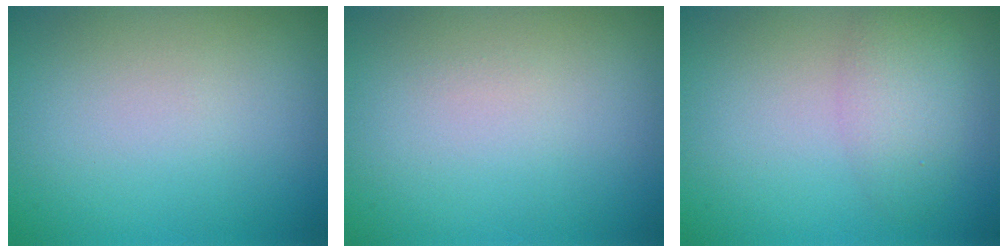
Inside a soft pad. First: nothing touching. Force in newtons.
{"total": 0.0}
{"total": 2.8, "press": 2.8, "slide": 0.1}